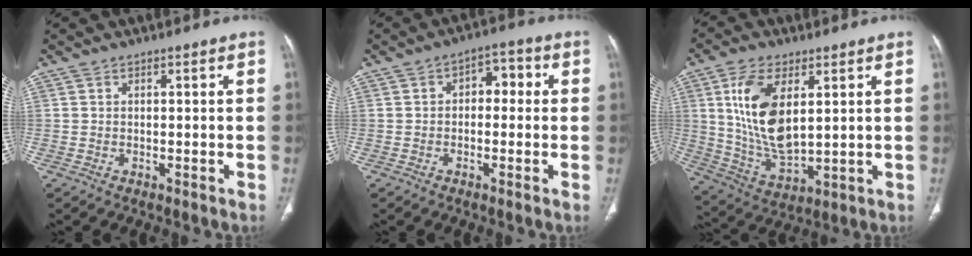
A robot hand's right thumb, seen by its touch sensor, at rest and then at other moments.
{"total": 5.0, "force": [0.4, 3.2, 3.8], "torque": [-0.027, 0.019, -0.004]}
{"total": 14.5, "force": [4.1, 7.1, 11.9], "torque": [-0.226, -0.025, 0.089]}